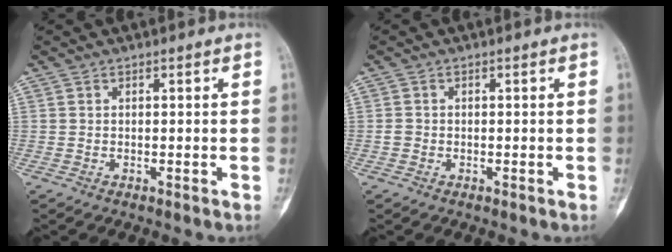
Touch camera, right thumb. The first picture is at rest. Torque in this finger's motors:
{"motor_torque": [-0.06, -0.09, 0.62, -0.06, 0.09]}